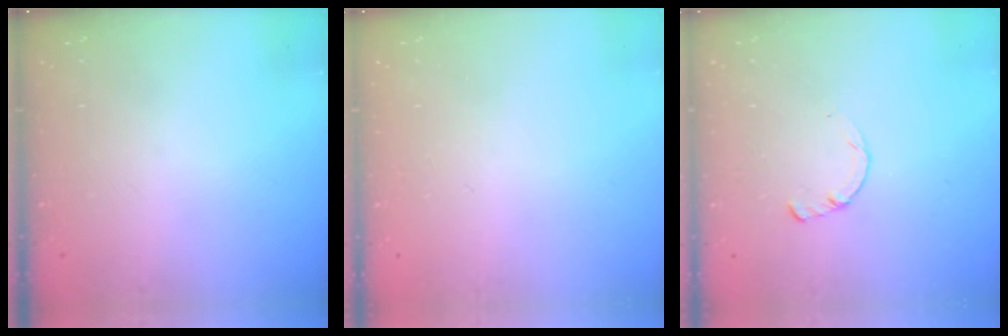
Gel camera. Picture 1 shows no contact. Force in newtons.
{"total": 2.6, "press": 2.6, "slide": 0.2}
{"total": 2.2, "press": 2.2, "slide": 0.3}